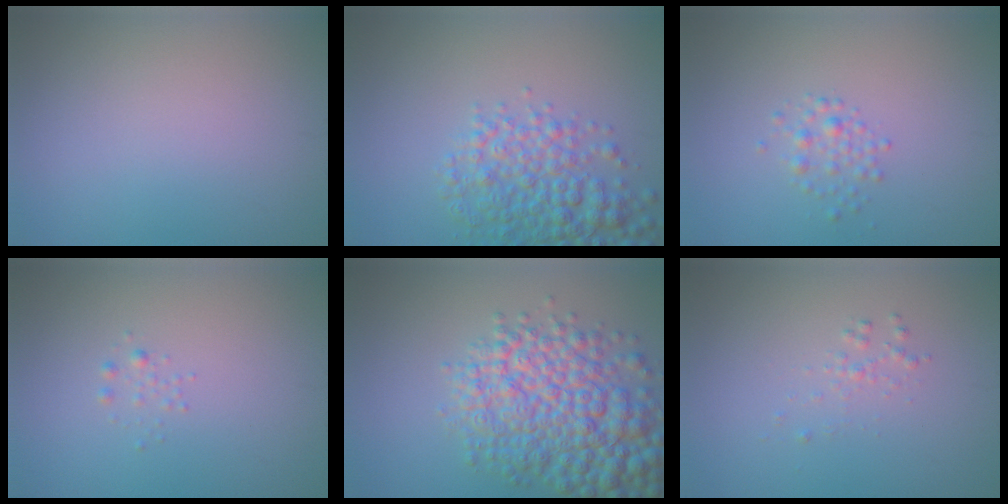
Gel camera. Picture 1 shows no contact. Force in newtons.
{"total": 5.3, "press": 5.3, "slide": 0.1}
{"total": 1.4, "press": 1.4, "slide": 0.1}
{"total": 0.7, "press": 0.7, "slide": 0.0}
{"total": 9.0, "press": 9.0, "slide": 0.2}
{"total": 0.9, "press": 0.9, "slide": 0.0}